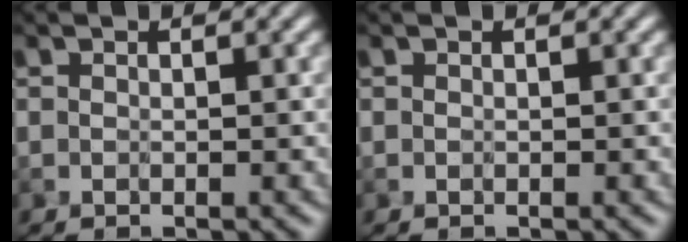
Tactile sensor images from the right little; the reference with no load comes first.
{"total": 0.0}